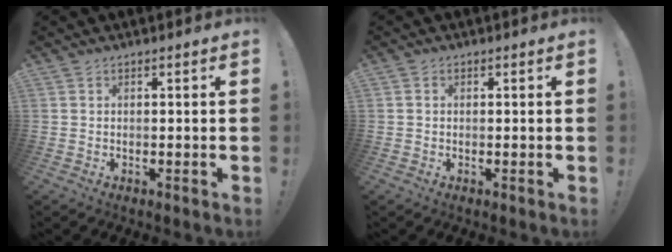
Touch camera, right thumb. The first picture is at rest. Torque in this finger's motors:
{"motor_torque": [-0.32, 0.02, 0.04, 0.01, 0.06]}